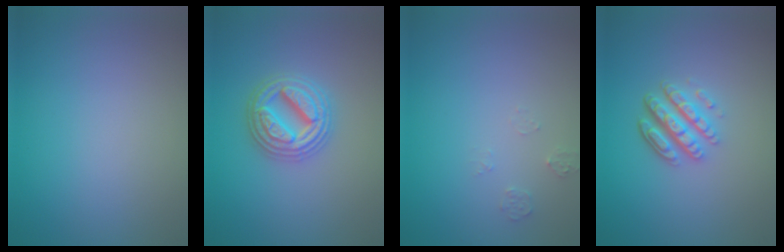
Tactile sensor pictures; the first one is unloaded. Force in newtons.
{"total": 4.9, "press": 4.9, "slide": 0.6}
{"total": 1.1, "press": 1.1, "slide": 0.1}
{"total": 4.4, "press": 3.3, "slide": 2.9}